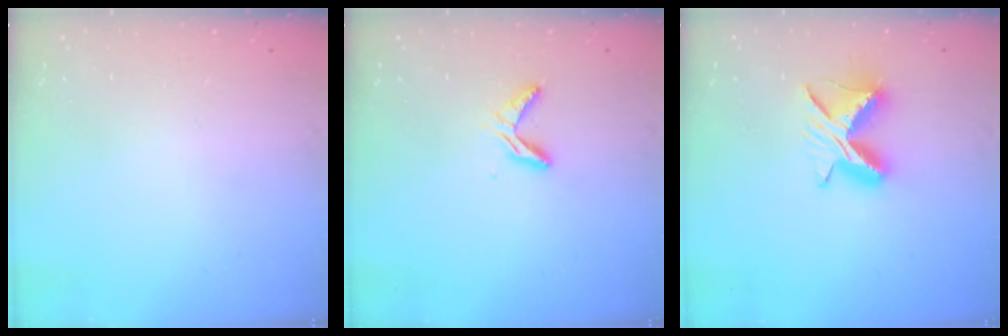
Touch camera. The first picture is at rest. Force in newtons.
{"total": 5.5, "press": 5.4, "slide": 0.5}
{"total": 9.3, "press": 9.3, "slide": 0.2}